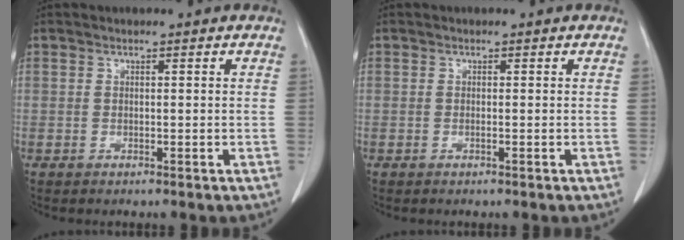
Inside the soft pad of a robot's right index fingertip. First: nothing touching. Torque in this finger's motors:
{"motor_torque": [-0.09, 0.07, -0.04, -0.01]}